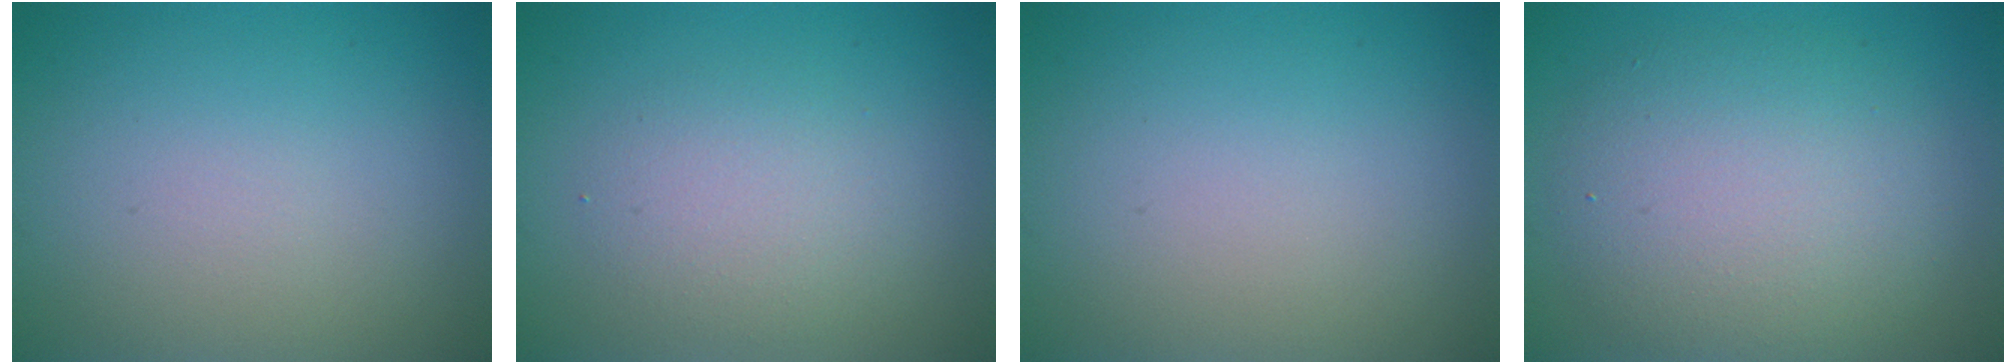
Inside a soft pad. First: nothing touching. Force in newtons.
{"total": 2.7, "press": 2.7, "slide": 0.2}
{"total": 0.0}
{"total": 6.5, "press": 6.5, "slide": 0.6}